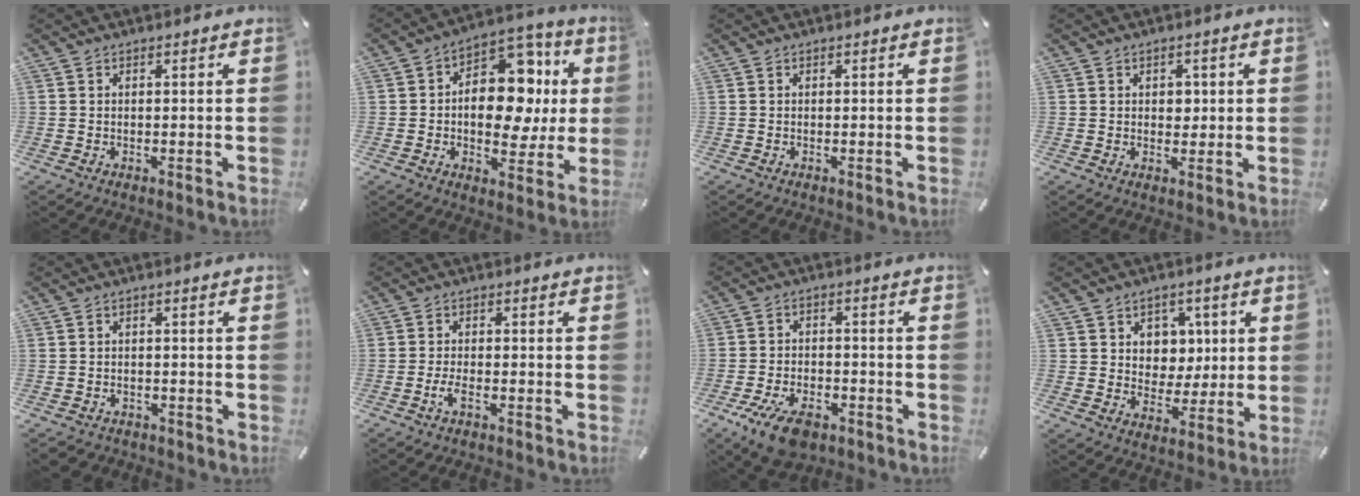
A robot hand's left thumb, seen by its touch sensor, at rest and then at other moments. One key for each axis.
{"total": 16.6, "fx": 1.0, "fy": 11.5, "fz": 11.9, "tx": -0.156, "ty": -0.014, "tz": 0.018}
{"total": 0.0}
{"total": 2.5, "fx": 0.4, "fy": 2.2, "fz": 1.2, "tx": -0.002, "ty": -0.005, "tz": -0.001}
{"total": 2.1, "fx": -1.6, "fy": 1.4, "fz": 0.4, "tx": -0.014, "ty": 0.007, "tz": -0.037}
{"total": 3.2, "fx": -2.0, "fy": 0.8, "fz": 2.3, "tx": -0.052, "ty": 0.001, "tz": -0.039}
{"total": 9.0, "fx": -5.3, "fy": 4.9, "fz": 5.4, "tx": -0.116, "ty": 0.020, "tz": -0.097}
{"total": 7.8, "fx": 2.4, "fy": 7.4, "fz": 1.2, "tx": -0.008, "ty": -0.016, "tz": 0.044}